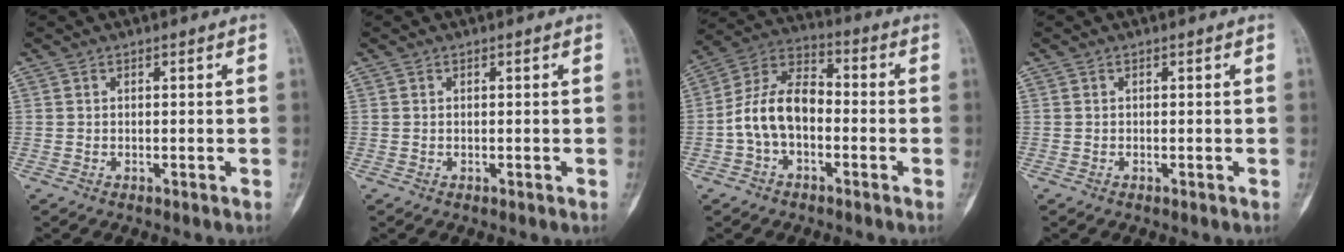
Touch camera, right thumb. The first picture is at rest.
{"total": 0.0}
{"total": 11.5, "force": [-2.2, 7.2, 8.6], "torque": [-0.155, 0.042, -0.052]}
{"total": 0.0}